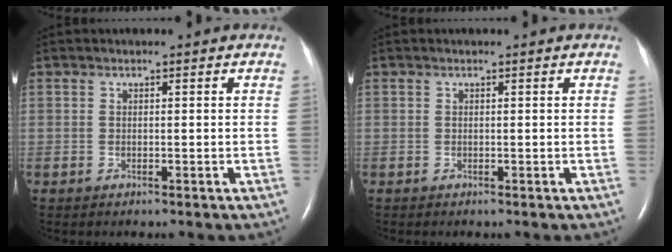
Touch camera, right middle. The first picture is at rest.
{"total": 0.0}